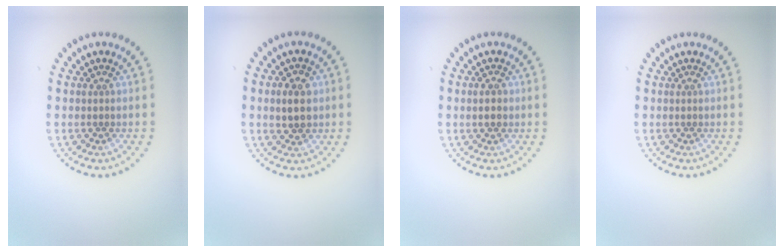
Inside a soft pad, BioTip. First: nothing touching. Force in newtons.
{"total": 2.8, "press": 2.7, "slide": 0.5}
{"total": 2.1, "press": 2.1, "slide": 0.2}
{"total": 0.0}